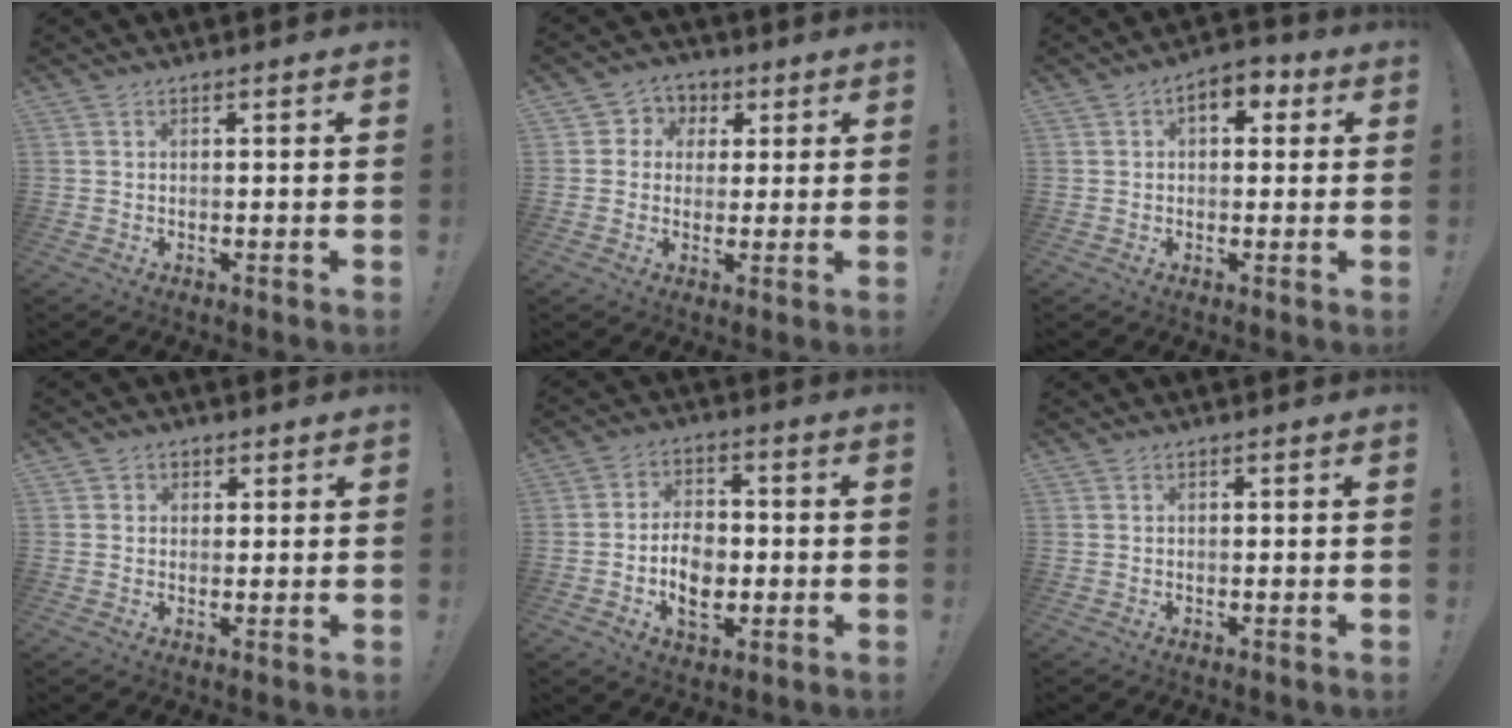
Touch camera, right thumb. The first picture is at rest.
{"total": 8.3, "force": [2.6, 7.5, 2.4], "torque": [-0.038, -0.019, 0.054]}
{"total": 6.0, "force": [1.6, 3.7, 4.4], "torque": [-0.053, 0.000, 0.024]}
{"total": 2.0, "force": [0.6, 1.9, 0.4], "torque": [-0.004, 0.001, 0.009]}
{"total": 9.4, "force": [-2.2, 6.7, 6.2], "torque": [-0.108, 0.010, -0.035]}
{"total": 0.0}